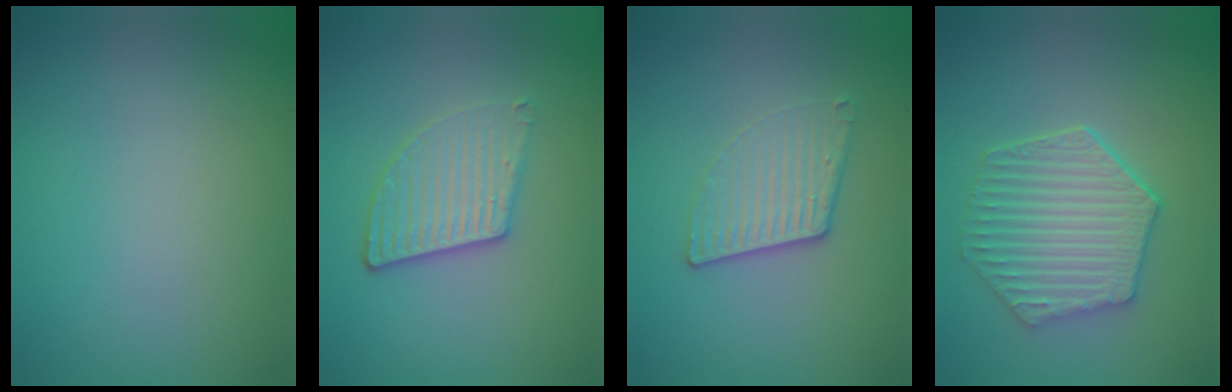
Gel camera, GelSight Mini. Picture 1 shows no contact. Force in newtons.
{"total": 3.7, "press": 3.2, "slide": 2.0}
{"total": 3.2, "press": 2.8, "slide": 1.6}
{"total": 6.1, "press": 4.9, "slide": 3.7}